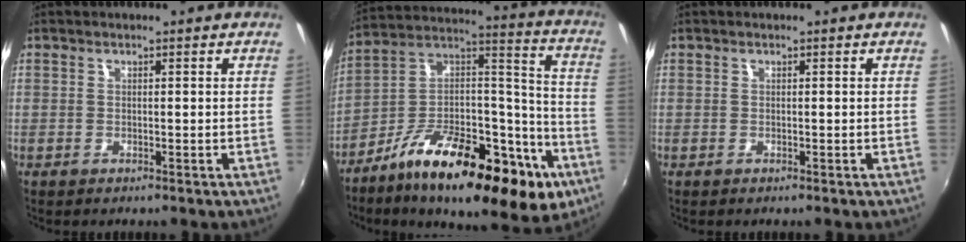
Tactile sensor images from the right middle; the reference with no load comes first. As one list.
[{"total": 28.3, "force": [-15.8, 11.1, 20.6], "torque": [-0.306, 0.014, -0.249]}, {"total": 0.0}]